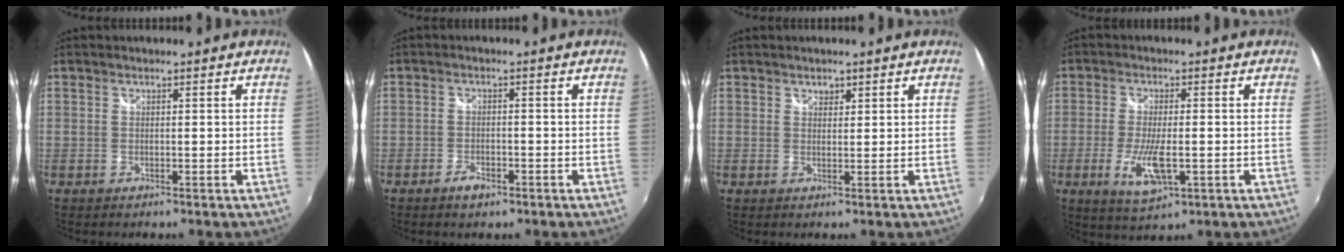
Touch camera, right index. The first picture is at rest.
{"total": 2.9, "force": [-2.0, 1.3, 1.6], "torque": [-0.037, -0.003, -0.038]}
{"total": 1.2, "force": [0.8, 0.9, 0.2], "torque": [0.000, 0.002, 0.012]}
{"total": 7.9, "force": [-2.5, 2.4, 7.1], "torque": [-0.147, -0.017, -0.043]}